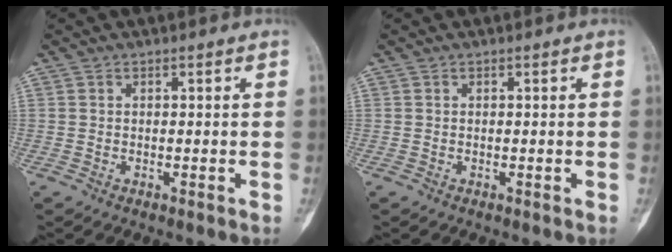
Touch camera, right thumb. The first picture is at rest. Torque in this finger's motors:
{"motor_torque": [0.00, 0.00, 0.00, 0.00, 0.00]}